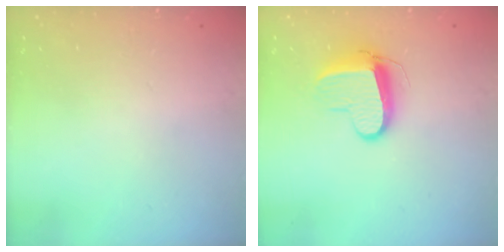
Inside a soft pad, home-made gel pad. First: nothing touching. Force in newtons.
{"total": 9.6, "press": 9.5, "slide": 0.9}